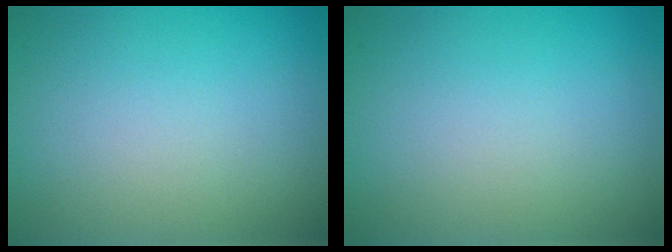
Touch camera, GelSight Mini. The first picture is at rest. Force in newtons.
{"total": 0.0}